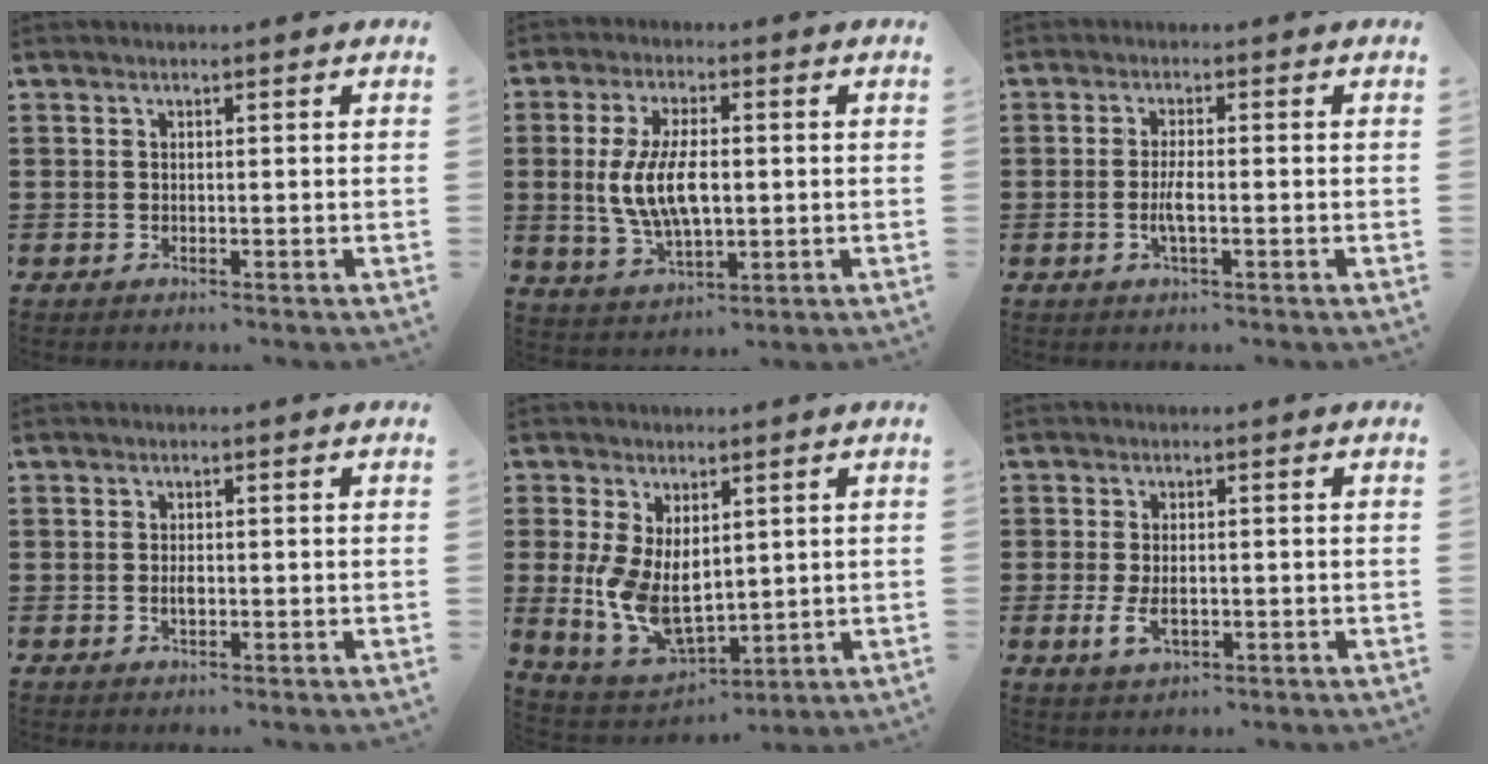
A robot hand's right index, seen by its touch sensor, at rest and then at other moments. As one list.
[{"total": 8.7, "force": [0.1, 4.1, 7.7], "torque": [-0.170, 0.003, -0.004]}, {"total": 3.0, "force": [-0.8, 0.6, 2.8], "torque": [-0.065, -0.005, -0.019]}, {"total": 1.4, "force": [-0.1, 0.7, 1.2], "torque": [-0.023, 0.000, -0.002]}, {"total": 8.9, "force": [1.0, 5.6, 6.9], "torque": [-0.157, 0.001, 0.024]}, {"total": 3.3, "force": [-0.5, 1.6, 2.8], "torque": [-0.069, -0.006, -0.010]}]